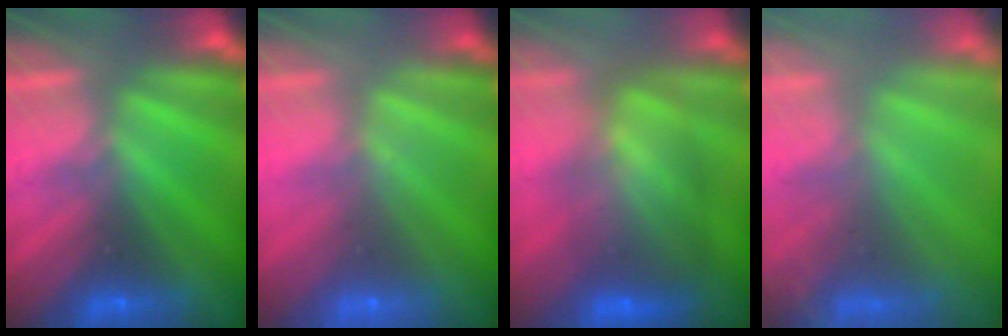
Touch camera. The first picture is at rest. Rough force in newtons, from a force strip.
{"total": 1.8}
{"total": 8.9}
{"total": 7.1}